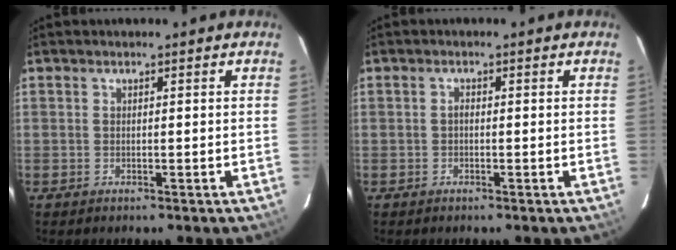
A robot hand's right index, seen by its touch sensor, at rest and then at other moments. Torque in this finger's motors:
{"motor_torque": [0.15, -0.04, 0.18, 0.03]}